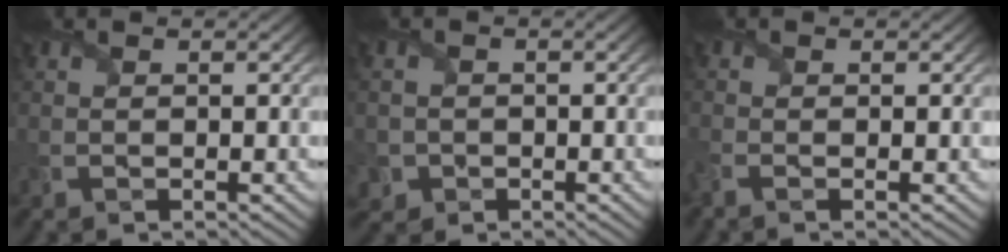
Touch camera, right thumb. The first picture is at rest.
{"total": 2.7, "force": [-1.1, 2.4, 0.4], "torque": [-0.009, -0.009, -0.026]}
{"total": 1.5, "force": [-1.1, 0.3, 1.0], "torque": [-0.033, -0.008, -0.032]}